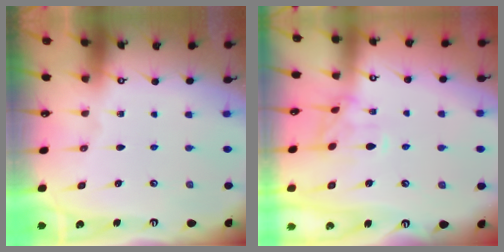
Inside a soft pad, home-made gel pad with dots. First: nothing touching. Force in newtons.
{"total": 0.0}